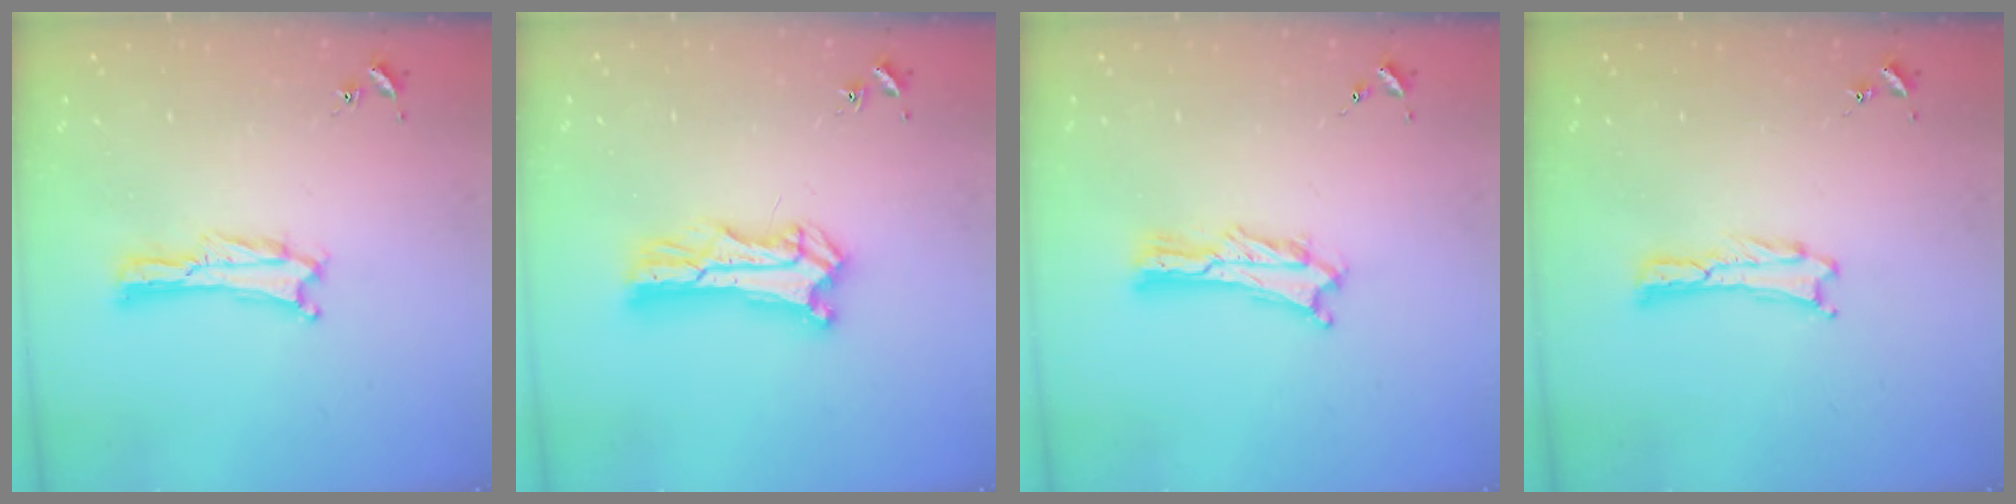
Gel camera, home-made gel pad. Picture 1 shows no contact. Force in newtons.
{"total": 7.4, "press": 7.4, "slide": 0.7}
{"total": 2.7, "press": 2.7, "slide": 0.3}
{"total": 0.0}